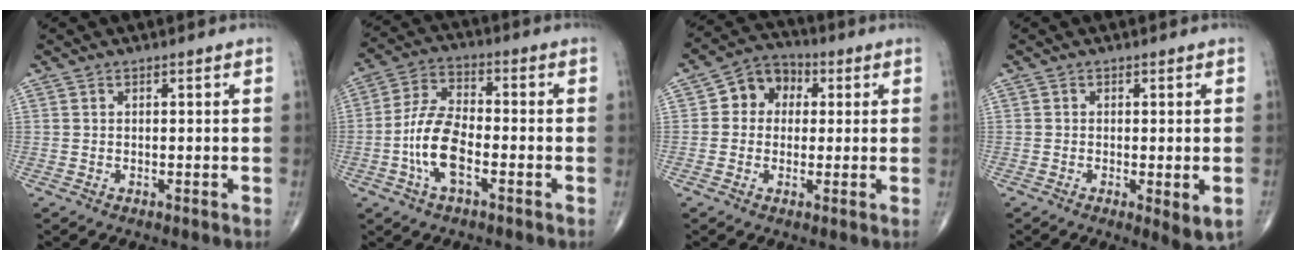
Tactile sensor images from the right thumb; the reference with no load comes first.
{"total": 10.4, "force": [-3.1, 4.8, 8.8], "torque": [-0.178, 0.026, -0.066]}
{"total": 7.7, "force": [1.4, 6.4, 4.1], "torque": [-0.034, 0.017, 0.010]}
{"total": 4.6, "force": [-1.3, 1.3, 4.2], "torque": [-0.064, -0.014, -0.020]}